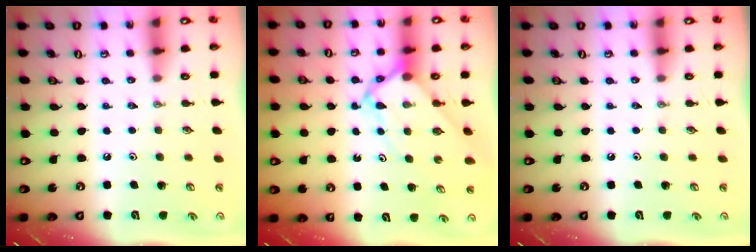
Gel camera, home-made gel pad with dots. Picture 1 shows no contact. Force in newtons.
{"total": 5.6, "press": 5.6, "slide": 0.6}
{"total": 0.0}